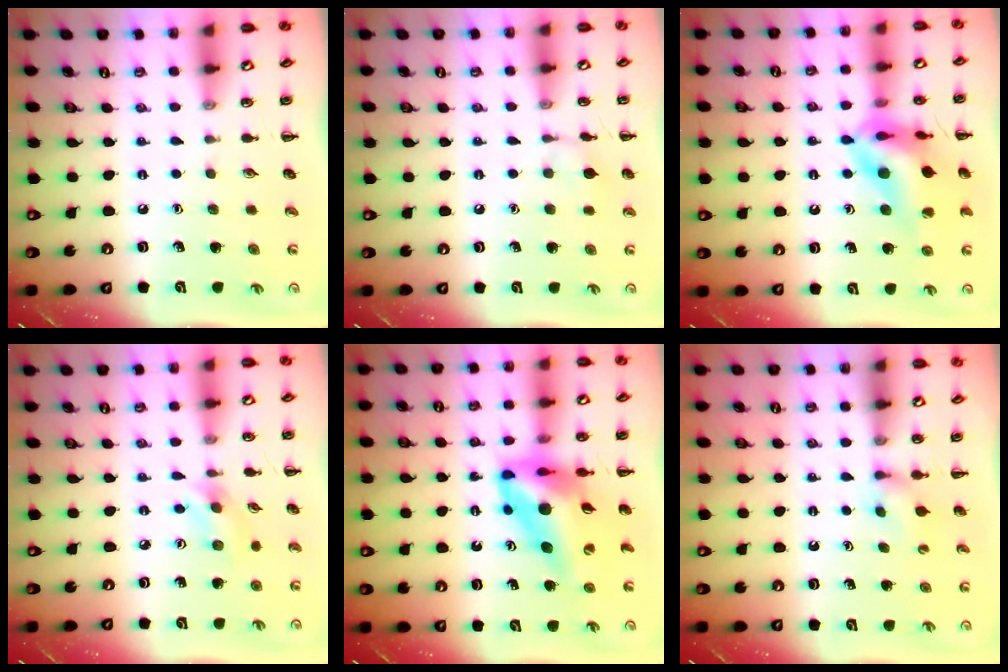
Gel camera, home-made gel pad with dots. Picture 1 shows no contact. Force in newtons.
{"total": 7.1, "press": 6.8, "slide": 2.0}
{"total": 16.1, "press": 15.8, "slide": 3.1}
{"total": 3.1, "press": 3.0, "slide": 0.7}
{"total": 14.9, "press": 14.2, "slide": 4.6}
{"total": 3.7, "press": 3.5, "slide": 1.2}